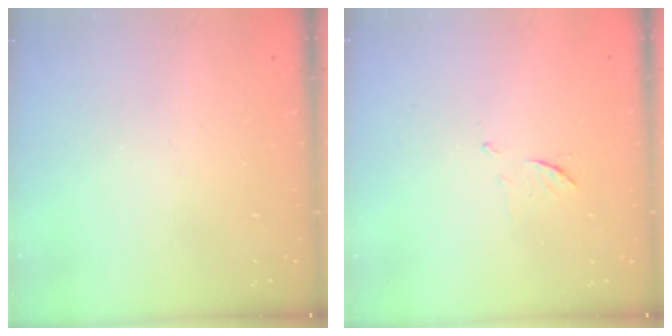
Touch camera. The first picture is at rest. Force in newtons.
{"total": 5.5, "press": 5.4, "slide": 0.7}